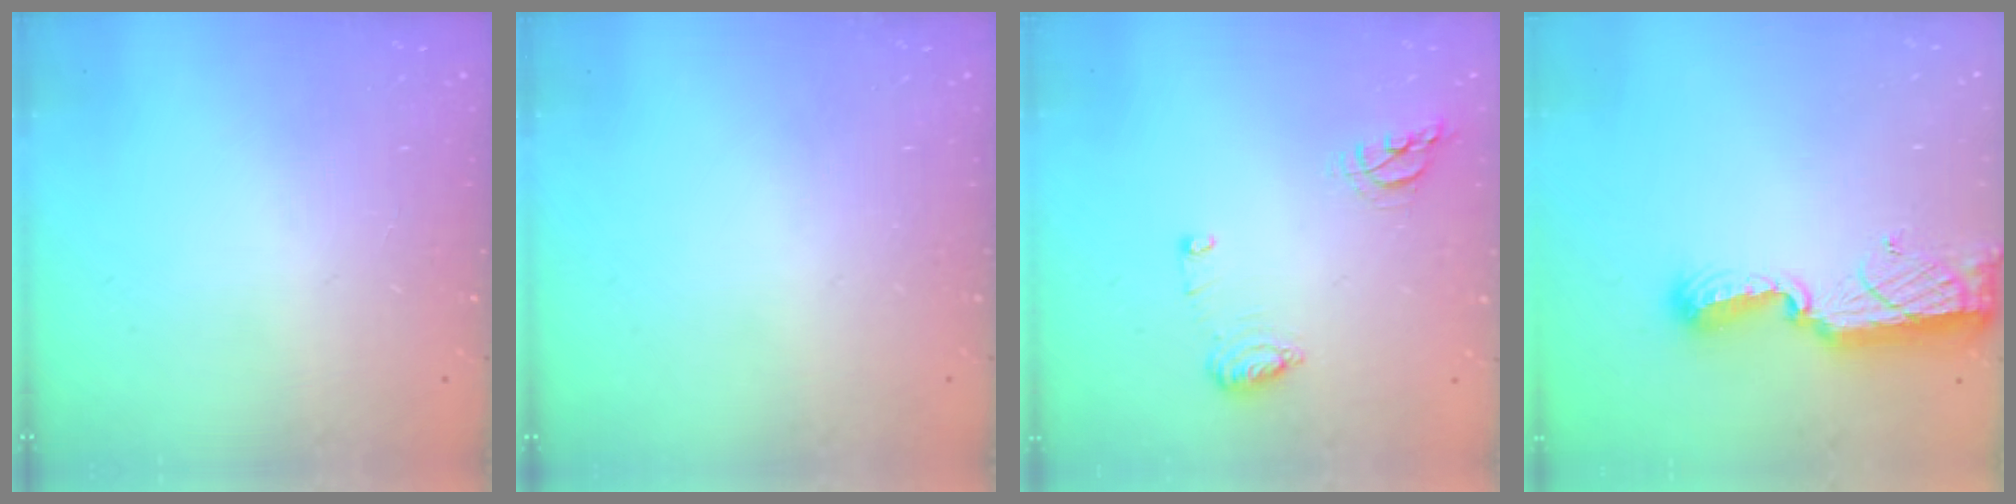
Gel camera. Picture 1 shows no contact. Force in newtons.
{"total": 0.0}
{"total": 8.1, "press": 8.1, "slide": 0.4}
{"total": 10.8, "press": 10.5, "slide": 2.5}